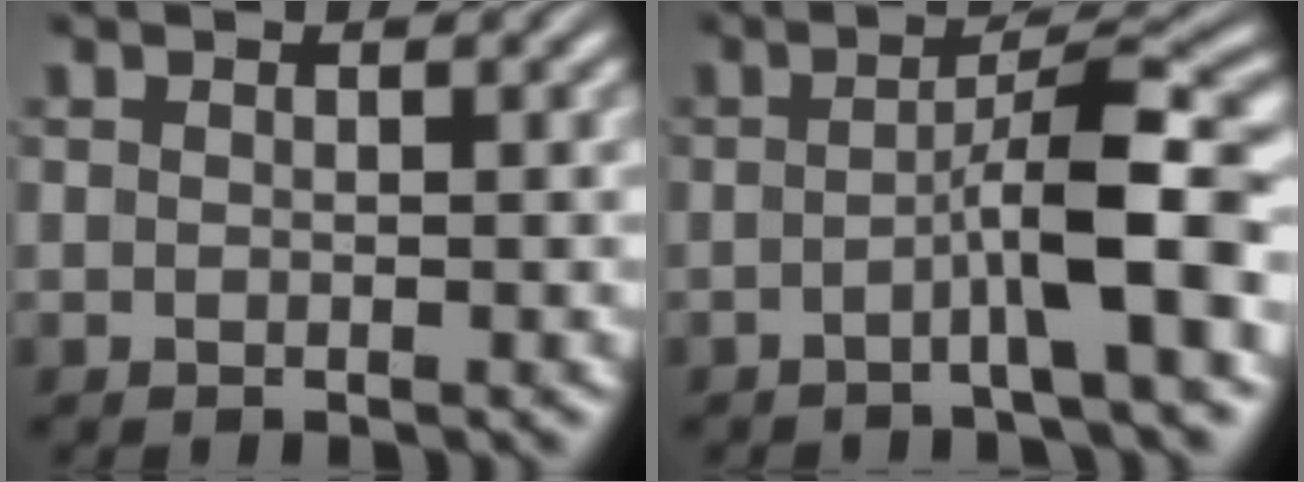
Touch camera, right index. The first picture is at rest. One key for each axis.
{"total": 5.4, "fx": -1.7, "fy": 0.1, "fz": 5.1, "tx": -0.075, "ty": 0.010, "tz": -0.030}